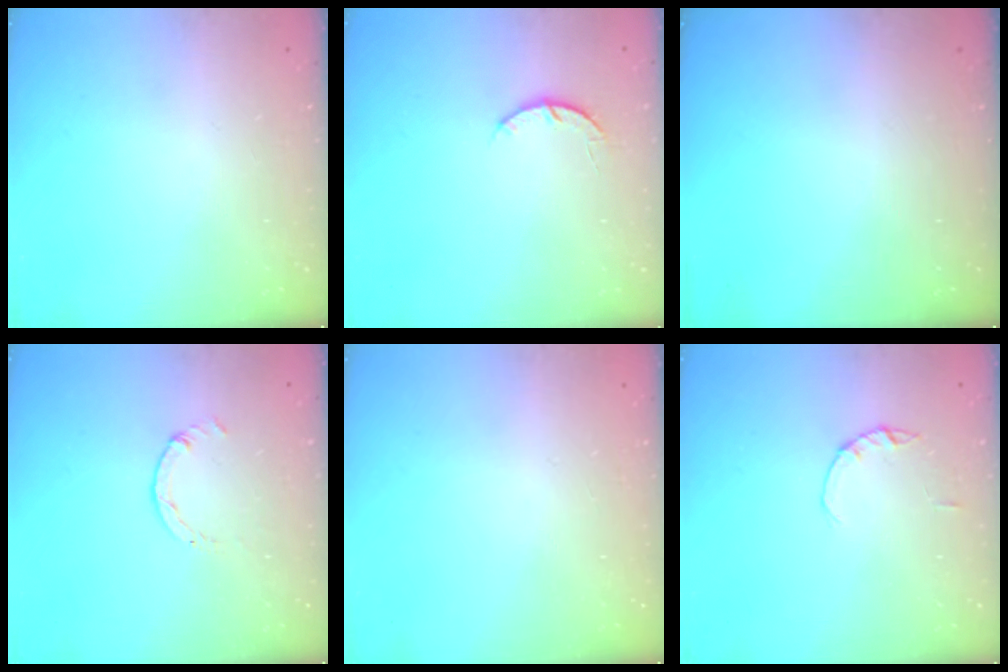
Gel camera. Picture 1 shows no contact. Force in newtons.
{"total": 4.0, "press": 4.0, "slide": 0.5}
{"total": 0.0}
{"total": 1.1, "press": 1.1, "slide": 0.2}
{"total": 2.5, "press": 2.5, "slide": 0.2}
{"total": 1.0, "press": 1.0, "slide": 0.2}